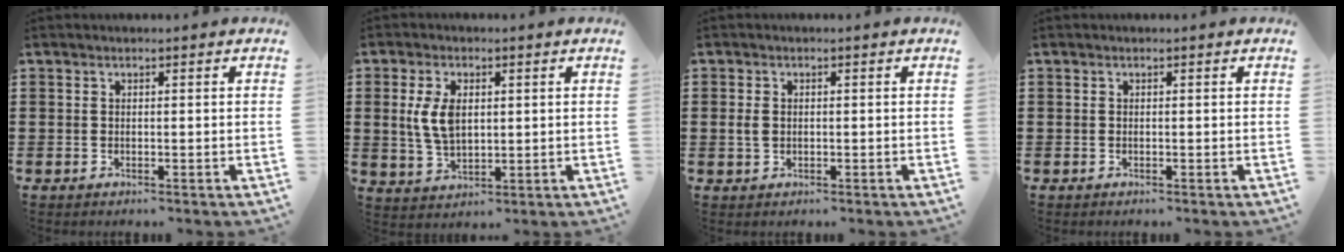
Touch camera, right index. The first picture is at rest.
{"total": 6.4, "force": [1.0, 3.7, 5.2], "torque": [-0.123, 0.006, 0.013]}
{"total": 1.9, "force": [0.0, 1.4, 1.3], "torque": [-0.036, 0.003, -0.004]}
{"total": 0.0}